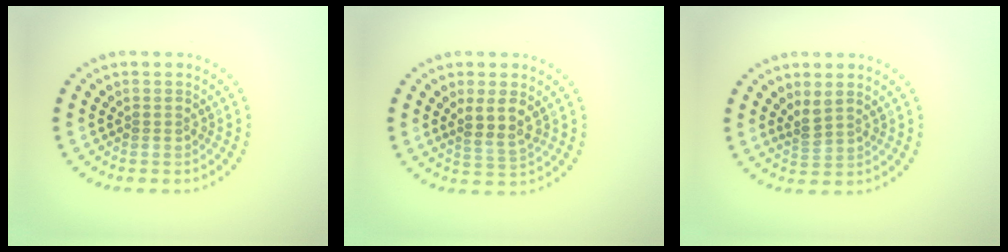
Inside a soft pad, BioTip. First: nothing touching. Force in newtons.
{"total": 2.7, "press": 2.4, "slide": 1.2}
{"total": 1.5, "press": 1.2, "slide": 0.9}